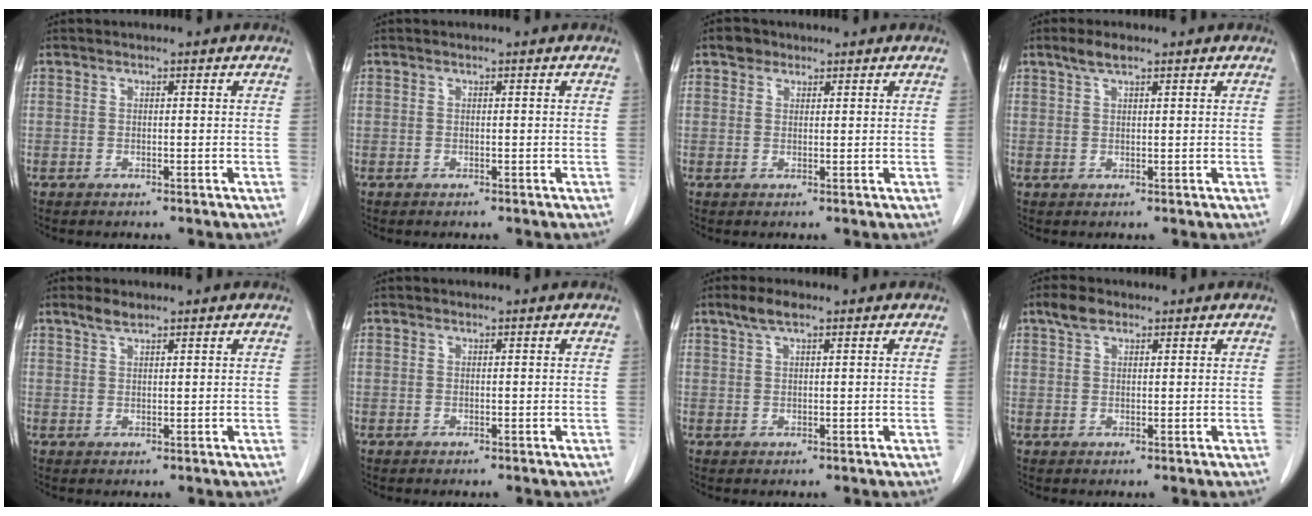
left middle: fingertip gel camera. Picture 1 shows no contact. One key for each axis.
{"total": 0.0}
{"total": 1.9, "fx": 1.3, "fy": 1.3, "fz": 0.4, "tx": -0.007, "ty": 0.005, "tz": 0.020}
{"total": 2.6, "fx": 1.9, "fy": 0.6, "fz": 1.7, "tx": -0.039, "ty": 0.008, "tz": 0.037}
{"total": 2.2, "fx": 1.8, "fy": 0.5, "fz": 1.2, "tx": -0.029, "ty": 0.004, "tz": 0.036}
{"total": 0.0}
{"total": 3.1, "fx": 2.1, "fy": 0.7, "fz": 2.2, "tx": -0.051, "ty": 0.011, "tz": 0.043}
{"total": 2.8, "fx": 2.0, "fy": 1.4, "fz": 1.5, "tx": -0.034, "ty": 0.009, "tz": 0.038}